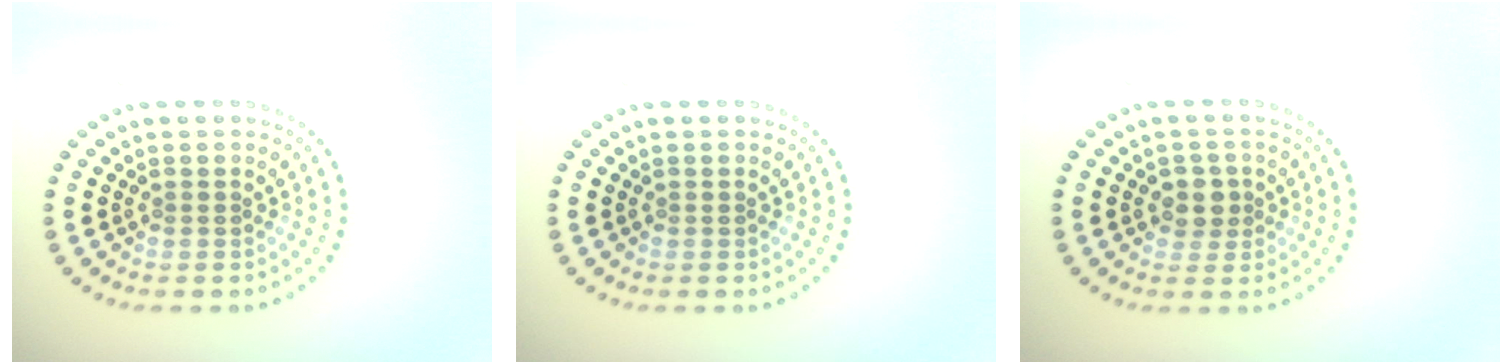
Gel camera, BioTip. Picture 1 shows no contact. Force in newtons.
{"total": 0.0}
{"total": 2.1, "press": 1.9, "slide": 0.8}